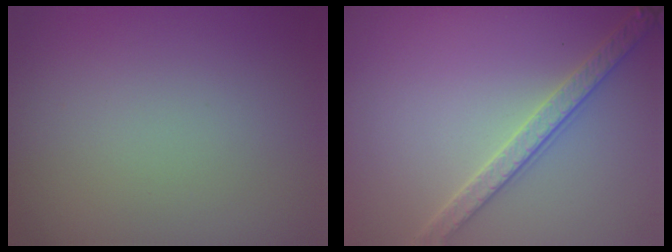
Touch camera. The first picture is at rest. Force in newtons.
{"total": 3.2, "press": 3.0, "slide": 1.0}